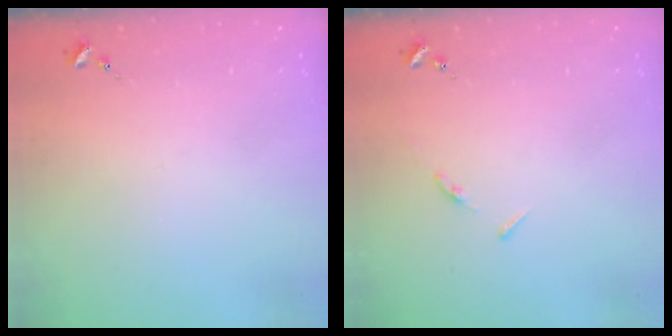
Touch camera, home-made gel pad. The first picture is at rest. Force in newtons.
{"total": 4.5, "press": 4.4, "slide": 0.5}